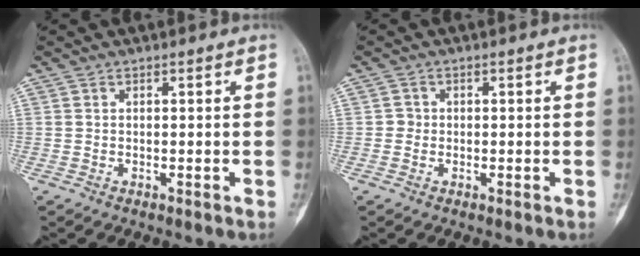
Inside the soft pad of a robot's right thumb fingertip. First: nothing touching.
{"total": 1.2, "force": [-0.2, 1.2, 0.2], "torque": [0.004, 0.005, -0.006]}